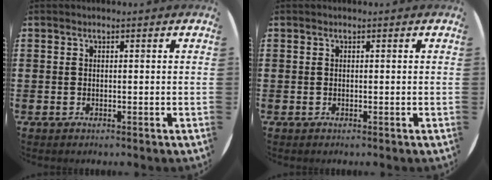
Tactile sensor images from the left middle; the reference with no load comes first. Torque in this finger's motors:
{"motor_torque": [0.01, 0.00, 0.00, 0.00]}